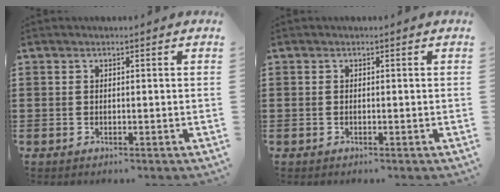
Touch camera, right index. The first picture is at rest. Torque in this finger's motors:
{"motor_torque": [0.11, -0.01, -0.02, -0.01]}